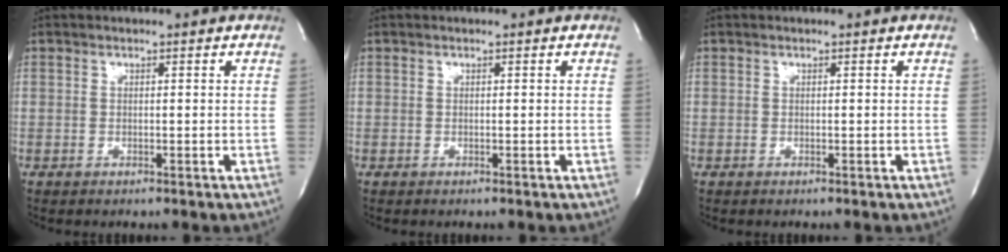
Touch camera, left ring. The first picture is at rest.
{"total": 0.0}
{"total": 0.0}